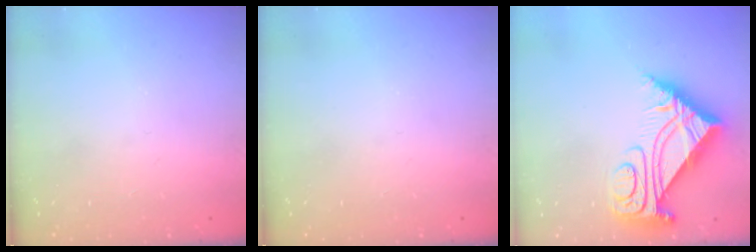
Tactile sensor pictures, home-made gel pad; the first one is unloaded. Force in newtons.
{"total": 0.0}
{"total": 10.3, "press": 10.2, "slide": 1.2}